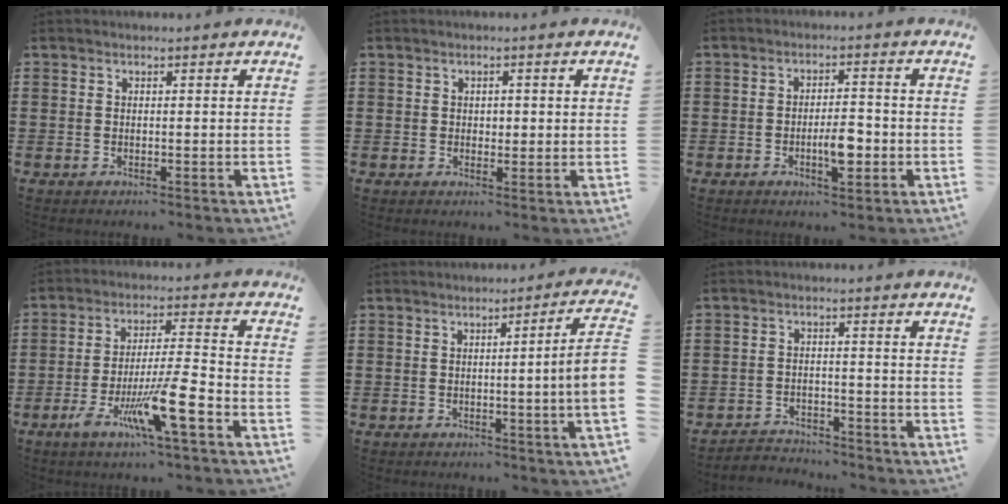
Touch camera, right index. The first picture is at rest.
{"total": 1.2, "force": [0.2, 0.8, 0.8], "torque": [-0.016, 0.007, 0.003]}
{"total": 5.0, "force": [-1.5, 1.9, 4.4], "torque": [-0.081, 0.004, -0.027]}
{"total": 11.5, "force": [-5.7, 1.4, 9.9], "torque": [-0.192, -0.002, -0.106]}
{"total": 5.8, "force": [-0.4, -0.8, 5.7], "torque": [-0.090, -0.017, -0.010]}
{"total": 3.0, "force": [-2.9, 0.4, -0.1], "torque": [-0.008, 0.000, -0.064]}